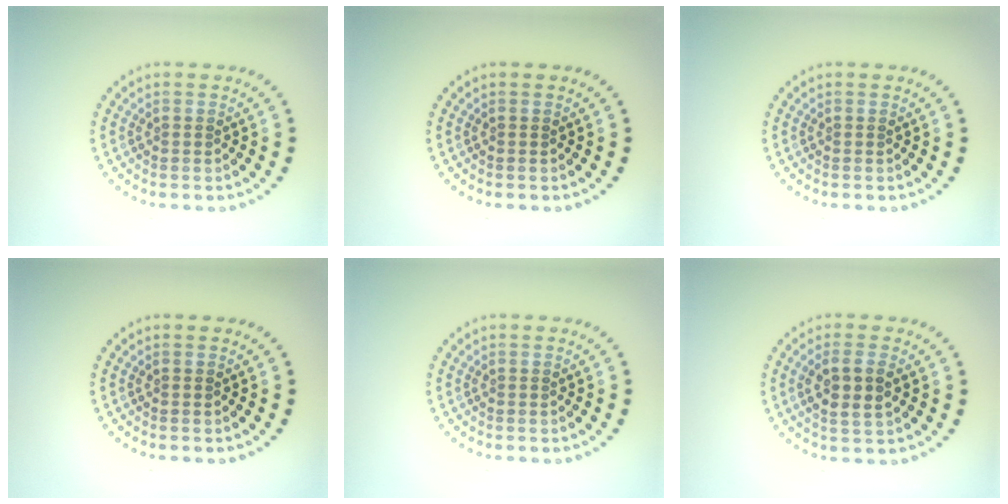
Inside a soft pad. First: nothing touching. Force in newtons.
{"total": 0.0}
{"total": 0.0}
{"total": 0.0}
{"total": 0.0}
{"total": 2.9, "press": 2.8, "slide": 0.9}